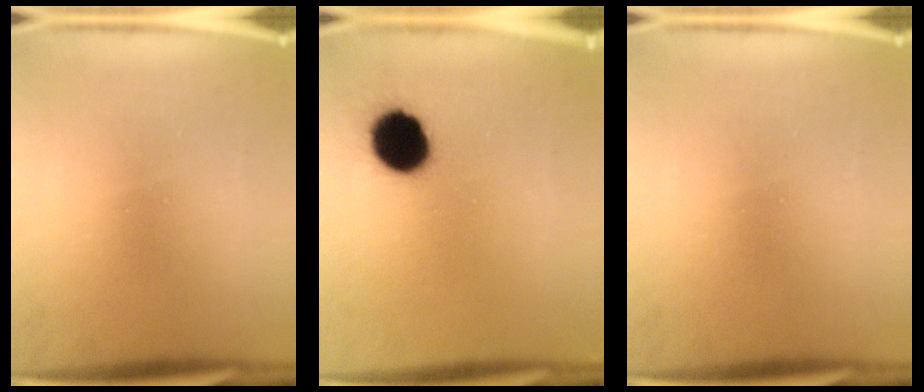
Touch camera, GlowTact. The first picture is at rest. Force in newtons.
{"total": 11.5}
{"total": 0.0}